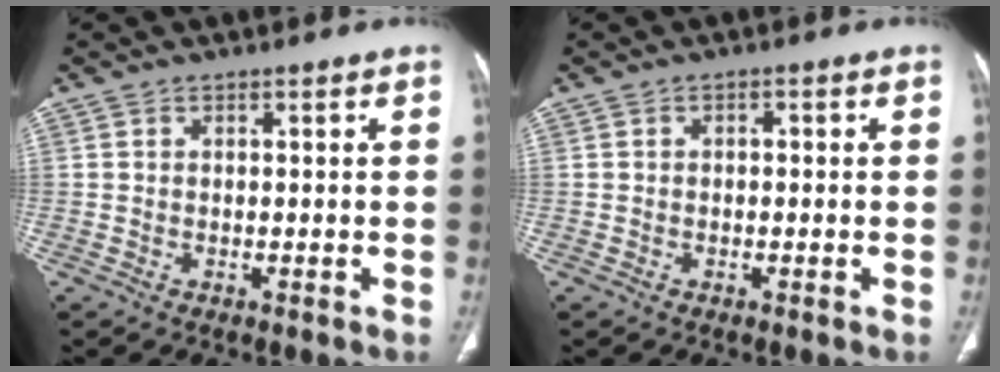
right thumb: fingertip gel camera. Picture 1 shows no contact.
{"total": 1.0, "force": [0.0, 0.7, 0.7], "torque": [-0.006, 0.004, -0.004]}